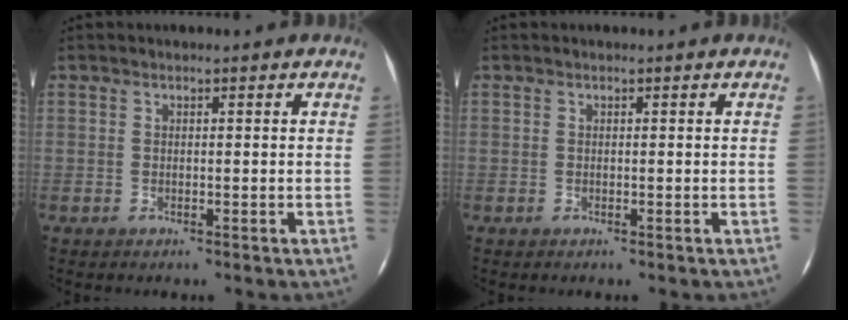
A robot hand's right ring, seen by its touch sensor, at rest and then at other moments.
{"total": 0.0}